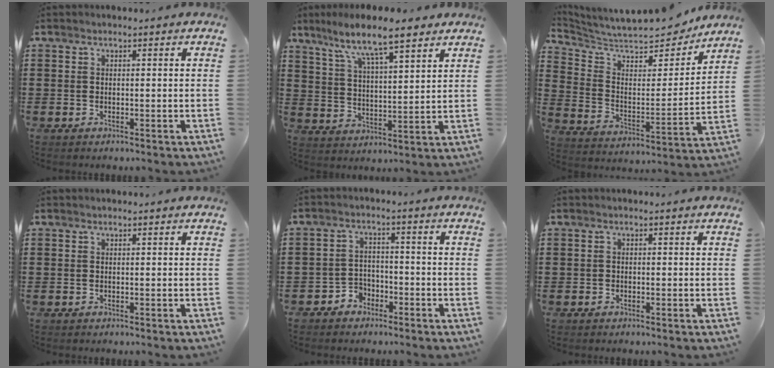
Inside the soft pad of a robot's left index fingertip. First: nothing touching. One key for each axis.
{"total": 8.0, "fx": 6.3, "fy": 1.2, "fz": 4.7, "tx": -0.114, "ty": -0.025, "tz": 0.107}
{"total": 8.2, "fx": 7.5, "fy": 1.8, "fz": 2.8, "tx": -0.084, "ty": -0.055, "tz": 0.127}
{"total": 0.0}
{"total": 3.2, "fx": -2.7, "fy": 1.8, "fz": 0.2, "tx": -0.014, "ty": 0.006, "tz": -0.058}
{"total": 0.6, "fx": -0.5, "fy": 0.3, "fz": 0.2, "tx": -0.005, "ty": -0.001, "tz": -0.011}